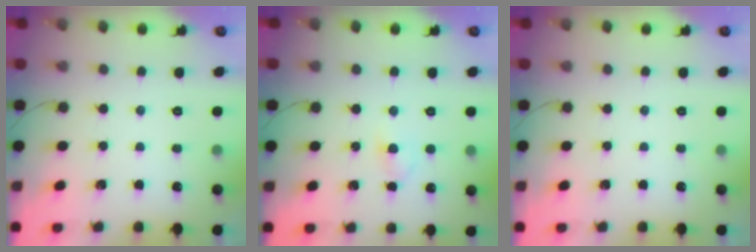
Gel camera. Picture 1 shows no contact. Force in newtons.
{"total": 2.8, "press": 2.5, "slide": 1.3}
{"total": 0.0}